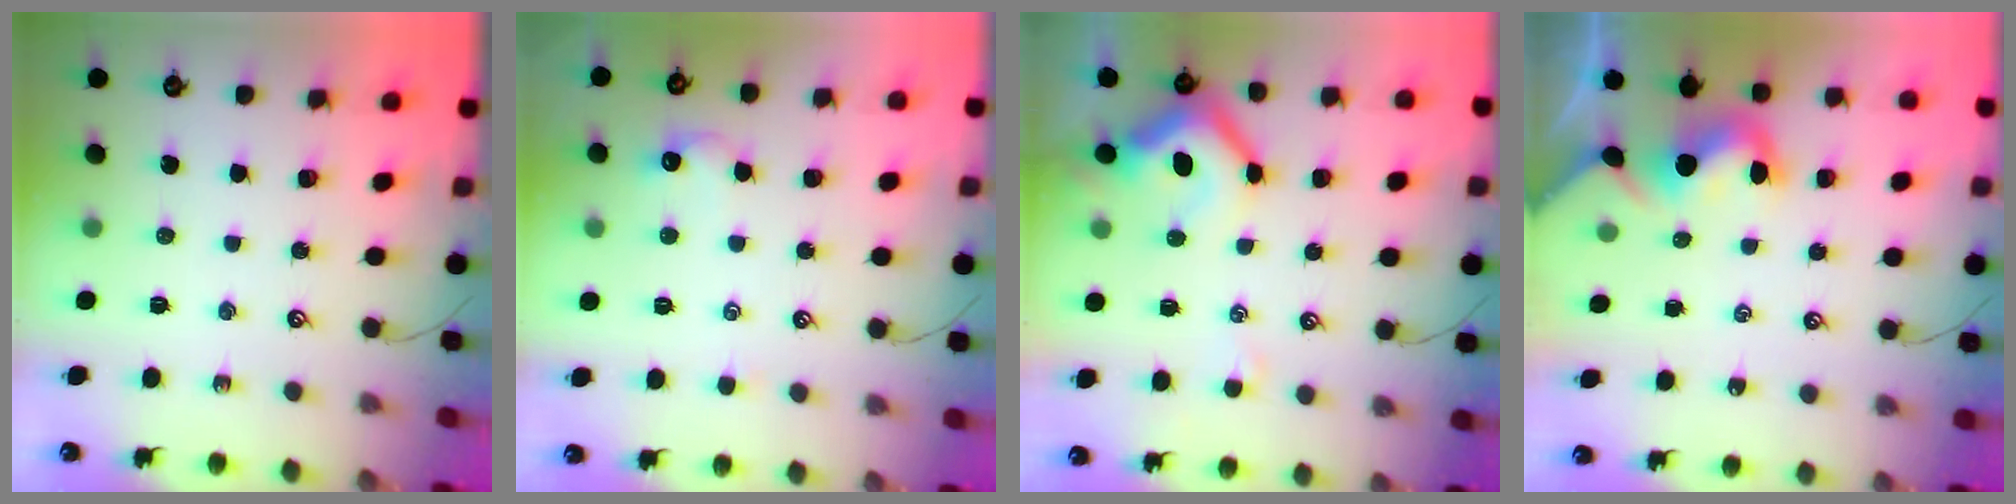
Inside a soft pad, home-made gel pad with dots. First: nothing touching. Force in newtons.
{"total": 0.8, "press": 0.6, "slide": 0.5}
{"total": 8.1, "press": 7.9, "slide": 1.5}
{"total": 3.0, "press": 2.9, "slide": 0.5}